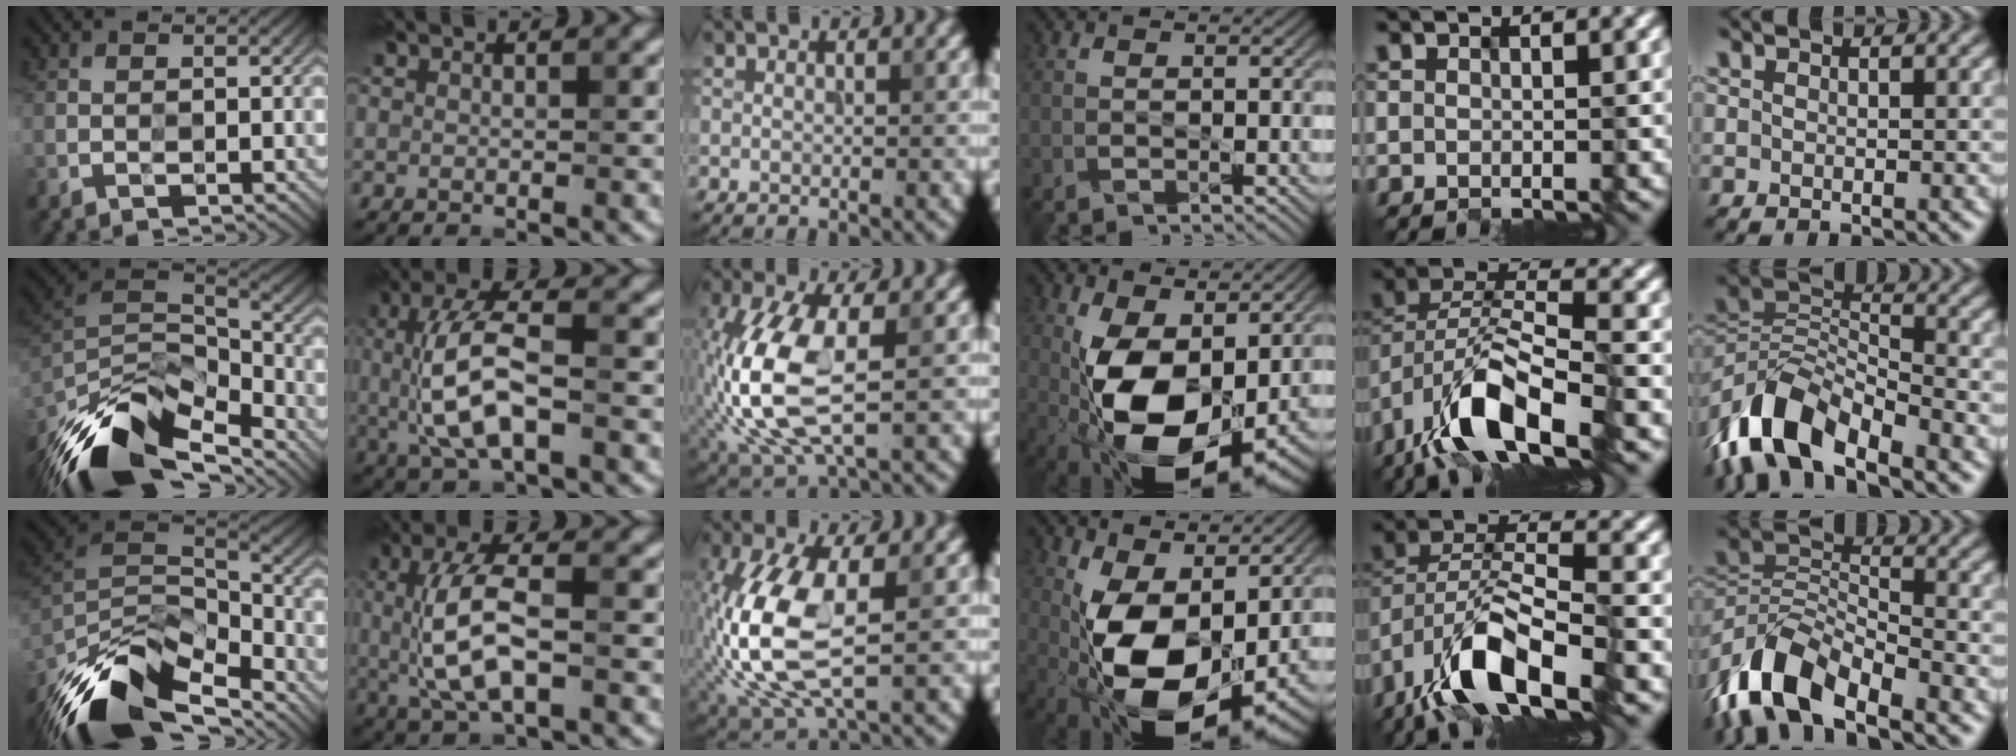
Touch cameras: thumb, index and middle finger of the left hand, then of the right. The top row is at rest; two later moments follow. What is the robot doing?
{"motion": "insert", "object": "ethernet cable"}